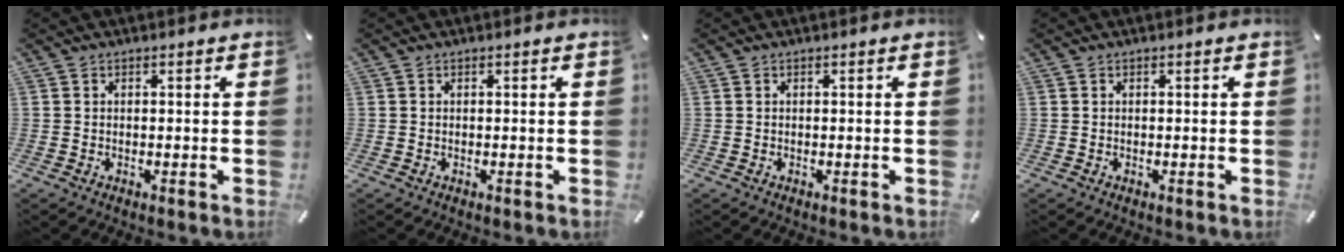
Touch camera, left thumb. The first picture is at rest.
{"total": 0.0}
{"total": 0.0}
{"total": 0.0}